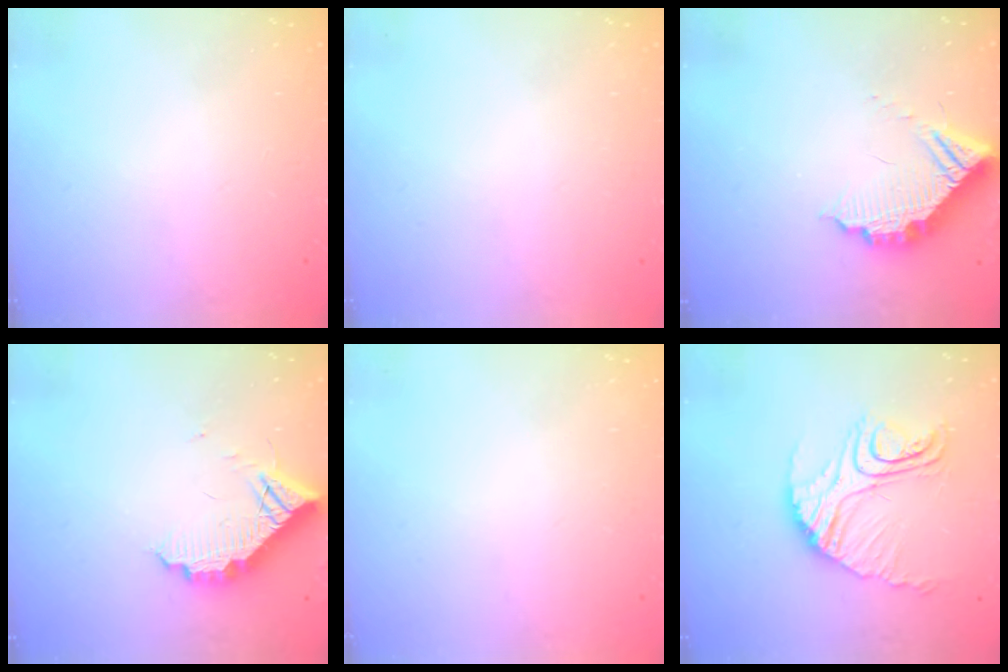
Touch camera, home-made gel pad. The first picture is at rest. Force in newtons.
{"total": 0.0}
{"total": 11.1, "press": 11.0, "slide": 1.0}
{"total": 10.3, "press": 10.3, "slide": 0.5}
{"total": 0.0}
{"total": 16.4, "press": 16.4, "slide": 1.5}